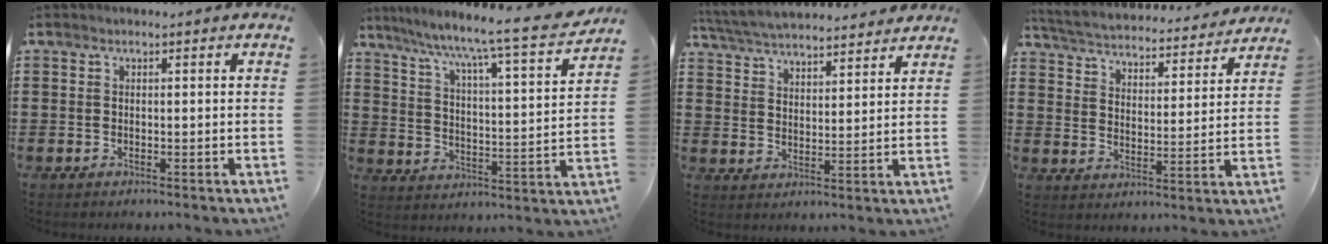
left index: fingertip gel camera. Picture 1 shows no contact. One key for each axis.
{"total": 7.3, "fx": 6.3, "fy": -0.8, "fz": 3.6, "tx": -0.090, "ty": -0.057, "tz": 0.095}
{"total": 5.2, "fx": 5.1, "fy": 0.8, "fz": 0.6, "tx": -0.037, "ty": -0.022, "tz": 0.090}
{"total": 3.9, "fx": 3.9, "fy": 0.1, "fz": 0.2, "tx": -0.028, "ty": -0.034, "tz": 0.060}